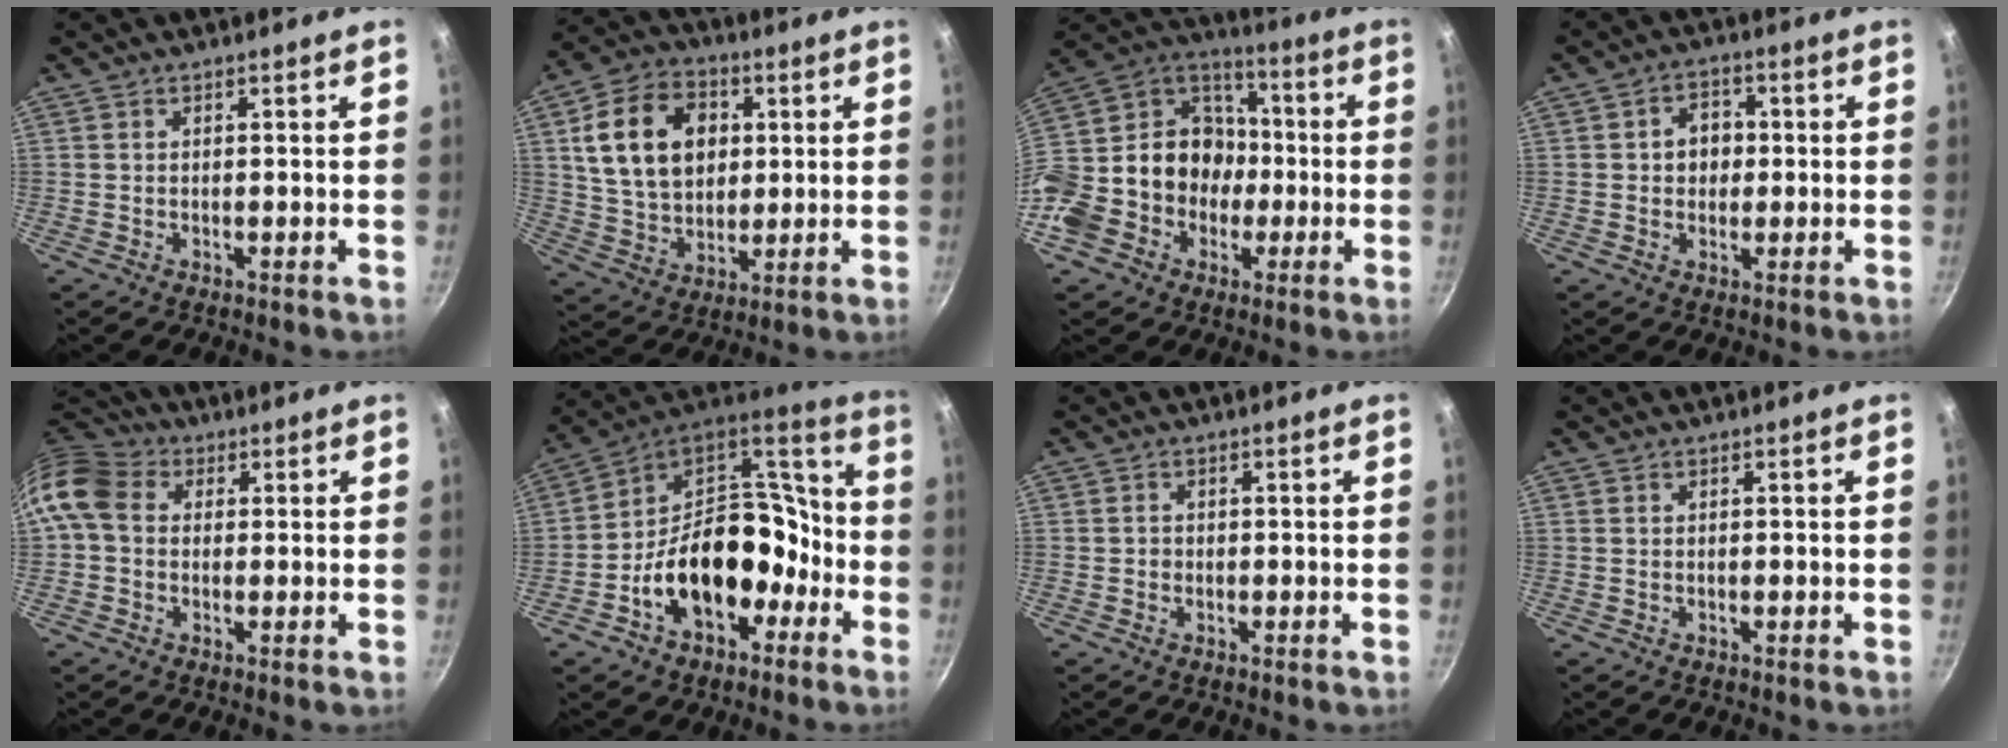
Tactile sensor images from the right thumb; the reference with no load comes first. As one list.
[{"total": 17.1, "force": [3.9, 12.5, 11.0], "torque": [-0.172, 0.001, 0.068]}, {"total": 23.0, "force": [-5.6, 19.7, 10.5], "torque": [-0.189, 0.075, -0.094]}, {"total": 5.4, "force": [0.3, 4.5, 3.0], "torque": [-0.016, 0.008, 0.000]}, {"total": 10.5, "force": [1.3, 8.4, 6.1], "torque": [-0.107, 0.021, 0.003]}, {"total": 20.8, "force": [-7.4, 14.3, 13.1], "torque": [-0.174, 0.086, -0.123]}, {"total": 0.9, "force": [-0.2, 0.8, 0.2], "torque": [0.000, 0.001, -0.006]}, {"total": 0.0}]